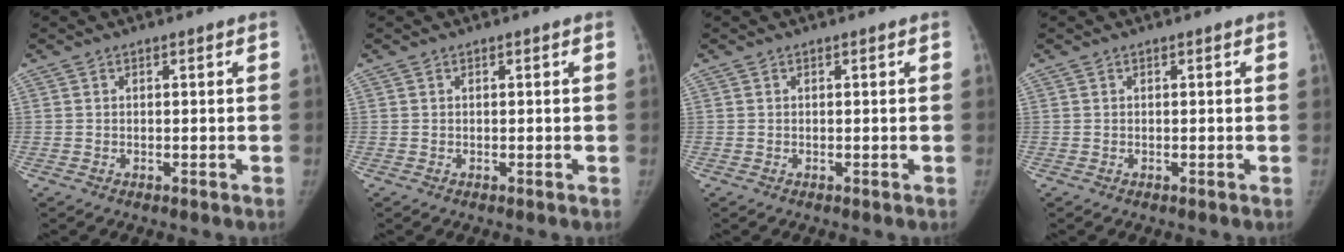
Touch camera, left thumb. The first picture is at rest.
{"total": 0.0}
{"total": 0.0}
{"total": 0.0}